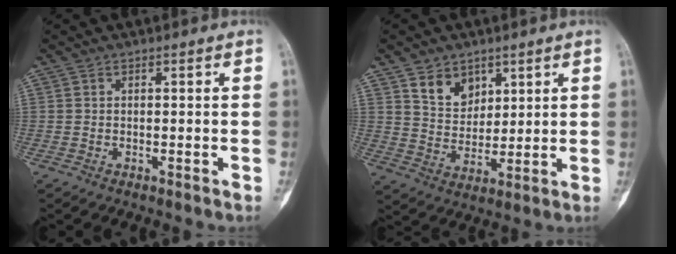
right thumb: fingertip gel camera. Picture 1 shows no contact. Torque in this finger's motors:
{"motor_torque": [-0.34, 0.30, 0.18, 0.29, 0.06]}